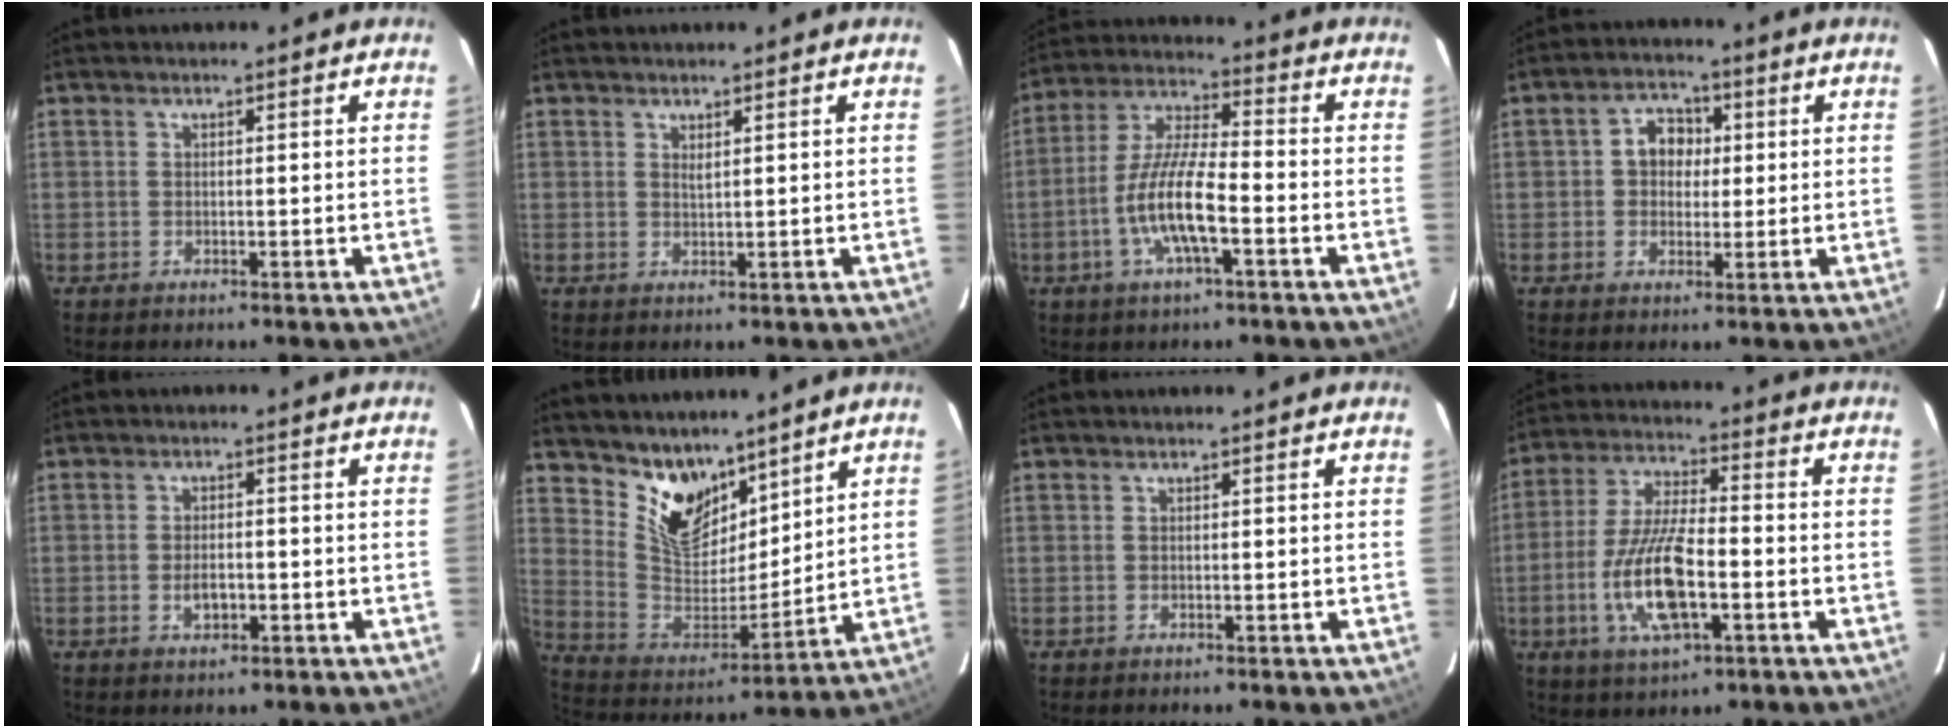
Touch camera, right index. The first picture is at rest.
{"total": 0.9, "force": [0.8, 0.2, 0.5], "torque": [-0.011, -0.001, 0.015]}
{"total": 11.3, "force": [-4.1, 2.4, 10.3], "torque": [-0.217, -0.003, -0.081]}
{"total": 5.5, "force": [0.6, 4.6, 2.9], "torque": [-0.049, 0.020, 0.011]}
{"total": 3.1, "force": [-1.0, 1.7, 2.3], "torque": [-0.044, -0.002, -0.015]}
{"total": 12.9, "force": [9.5, 6.9, 5.4], "torque": [-0.107, -0.006, 0.190]}
{"total": 0.0}
{"total": 13.8, "force": [-4.2, 4.5, 12.3], "torque": [-0.259, -0.008, -0.077]}